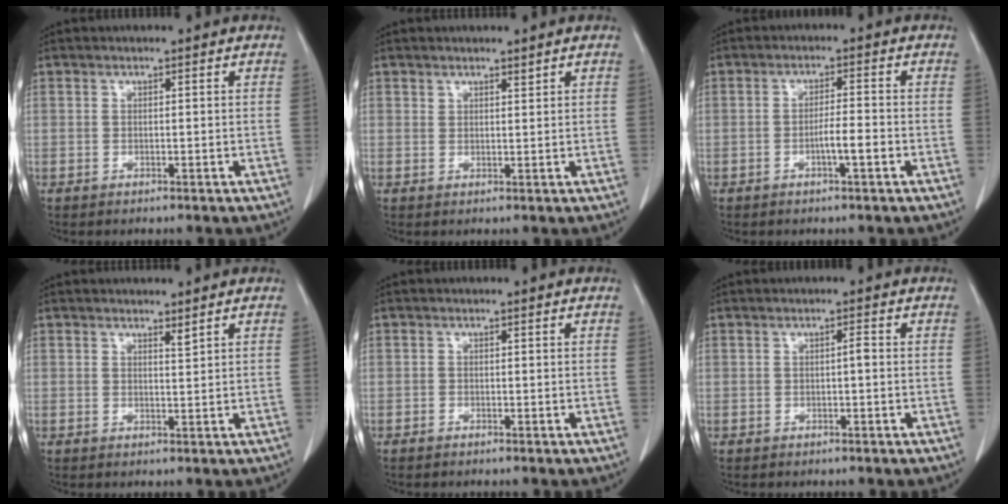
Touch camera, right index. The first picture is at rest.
{"total": 1.3, "force": [1.1, 0.5, 0.4], "torque": [-0.005, -0.002, 0.019]}
{"total": 3.9, "force": [-1.3, 0.5, 3.6], "torque": [-0.062, 0.003, -0.022]}
{"total": 1.2, "force": [1.0, 0.2, 0.6], "torque": [-0.015, -0.007, 0.021]}
{"total": 0.7, "force": [-0.4, 0.4, 0.3], "torque": [-0.007, 0.001, -0.007]}
{"total": 1.3, "force": [0.0, 0.4, 1.2], "torque": [-0.023, 0.002, 0.001]}